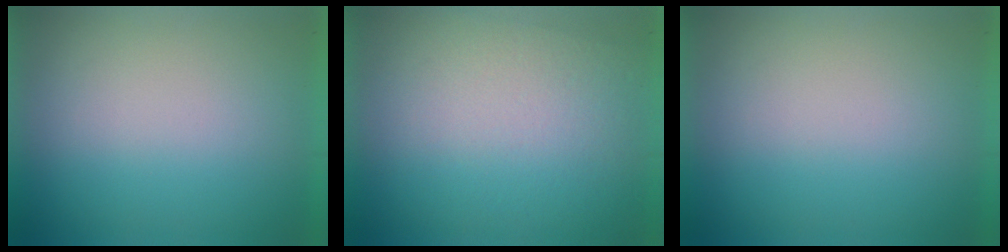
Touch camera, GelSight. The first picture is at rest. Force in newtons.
{"total": 2.9}
{"total": 0.0}